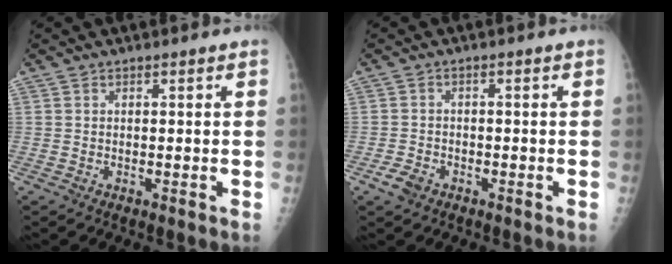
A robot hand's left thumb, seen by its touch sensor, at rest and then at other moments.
{"total": 2.9, "force": [-1.8, 1.8, 1.3], "torque": [-0.023, 0.008, -0.030]}